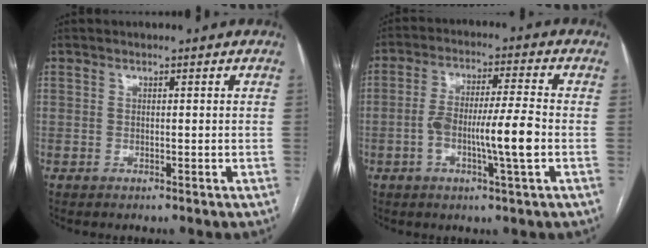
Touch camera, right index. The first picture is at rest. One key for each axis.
{"total": 9.4, "fx": -2.2, "fy": 0.3, "fz": 9.2, "tx": -0.167, "ty": 0.006, "tz": -0.042}